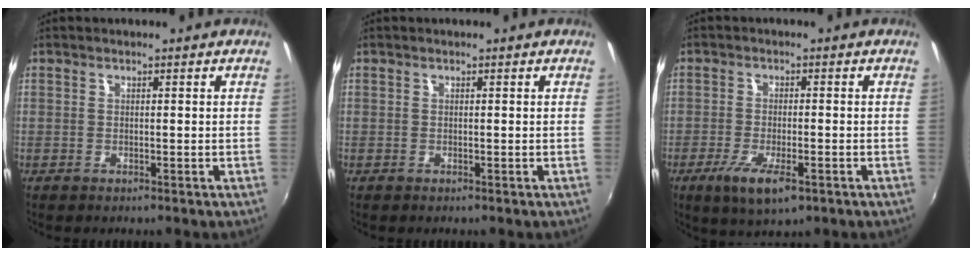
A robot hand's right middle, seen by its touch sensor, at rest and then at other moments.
{"total": 0.0}
{"total": 7.6, "force": [-4.1, 2.3, 6.0], "torque": [-0.132, -0.026, -0.071]}